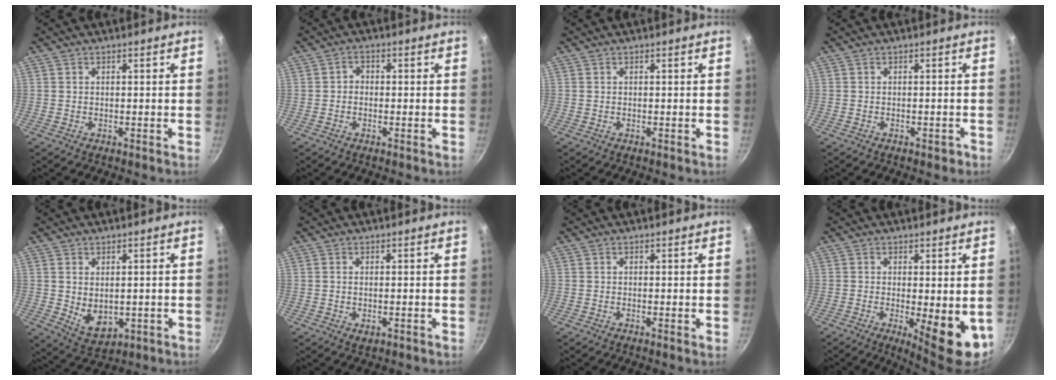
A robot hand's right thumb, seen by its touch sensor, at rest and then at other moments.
{"total": 1.9, "force": [-0.4, 1.6, 0.9], "torque": [-0.011, 0.010, -0.010]}
{"total": 0.0}
{"total": 1.3, "force": [-0.8, 0.8, 0.6], "torque": [0.002, 0.015, -0.002]}
{"total": 6.4, "force": [0.5, 4.3, 4.7], "torque": [-0.069, -0.017, 0.027]}
{"total": 1.4, "force": [-0.1, 0.7, 1.2], "torque": [-0.020, -0.002, 0.000]}
{"total": 0.0}
{"total": 9.0, "force": [-1.4, 2.7, 8.5], "torque": [-0.101, -0.007, -0.007]}